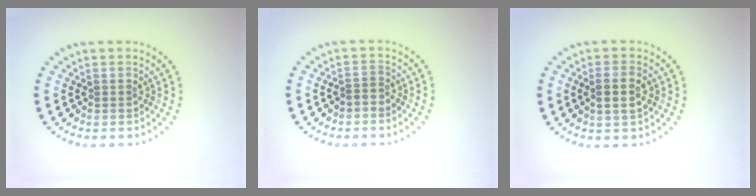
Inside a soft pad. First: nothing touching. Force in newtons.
{"total": 0.6, "press": 0.5, "slide": 0.4}
{"total": 2.6, "press": 2.5, "slide": 0.7}